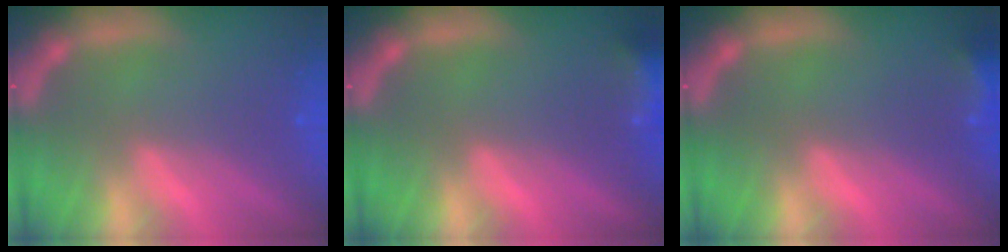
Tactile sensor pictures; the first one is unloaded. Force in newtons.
{"total": 4.4}
{"total": 3.0}